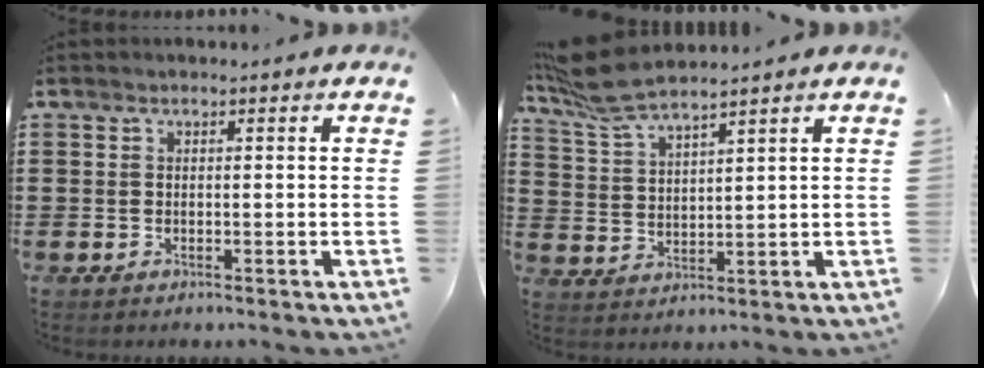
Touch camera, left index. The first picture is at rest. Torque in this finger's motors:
{"motor_torque": [1.01, -1.00, 0.66, 0.20]}